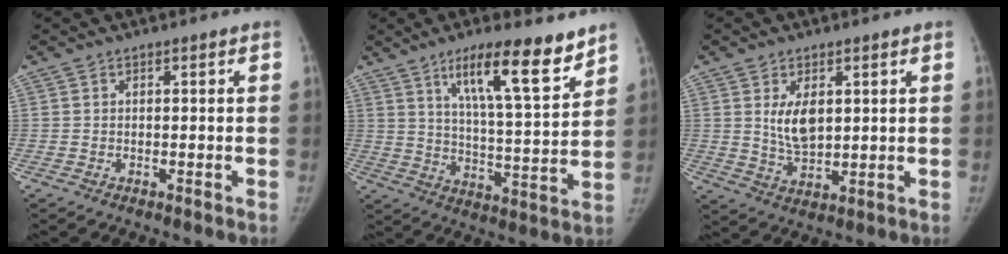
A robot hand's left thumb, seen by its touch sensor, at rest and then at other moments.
{"total": 15.7, "force": [10.2, 3.3, 11.4], "torque": [-0.162, -0.062, 0.171]}
{"total": 6.8, "force": [2.0, 3.7, 5.3], "torque": [-0.081, -0.019, 0.047]}